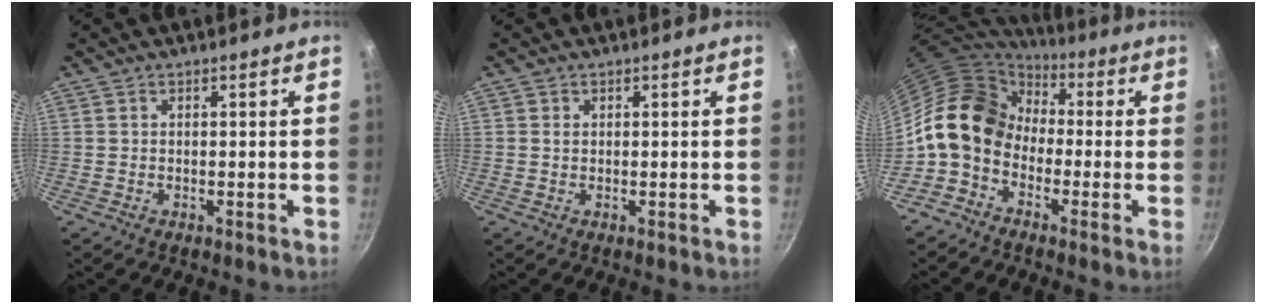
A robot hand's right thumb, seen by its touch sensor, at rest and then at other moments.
{"total": 0.8, "force": [0.2, 0.7, 0.3], "torque": [-0.004, 0.001, 0.001]}
{"total": 12.8, "force": [-0.2, 10.0, 7.9], "torque": [-0.105, 0.034, -0.027]}